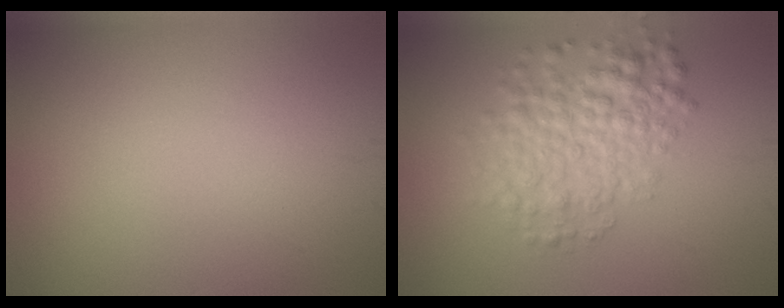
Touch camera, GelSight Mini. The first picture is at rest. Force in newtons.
{"total": 5.1, "press": 5.1, "slide": 0.1}